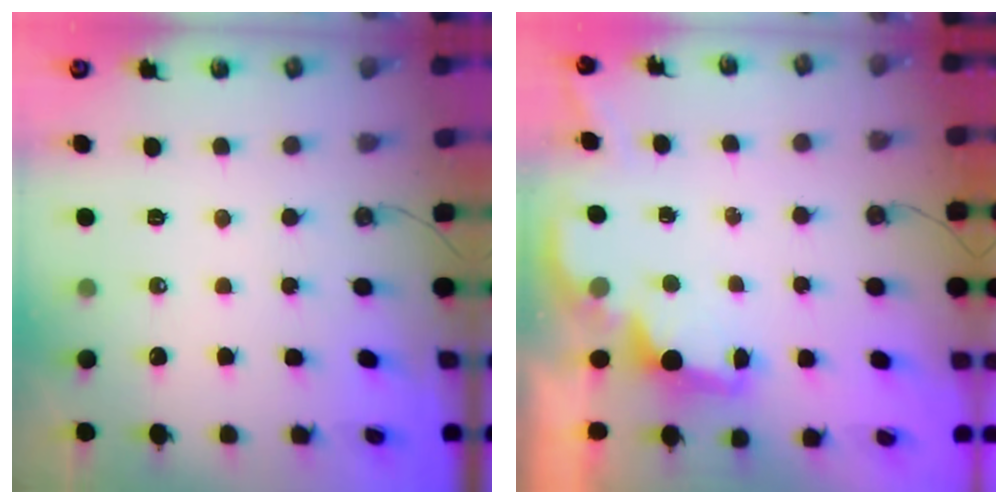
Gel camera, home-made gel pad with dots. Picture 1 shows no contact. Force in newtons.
{"total": 2.1, "press": 1.9, "slide": 0.8}